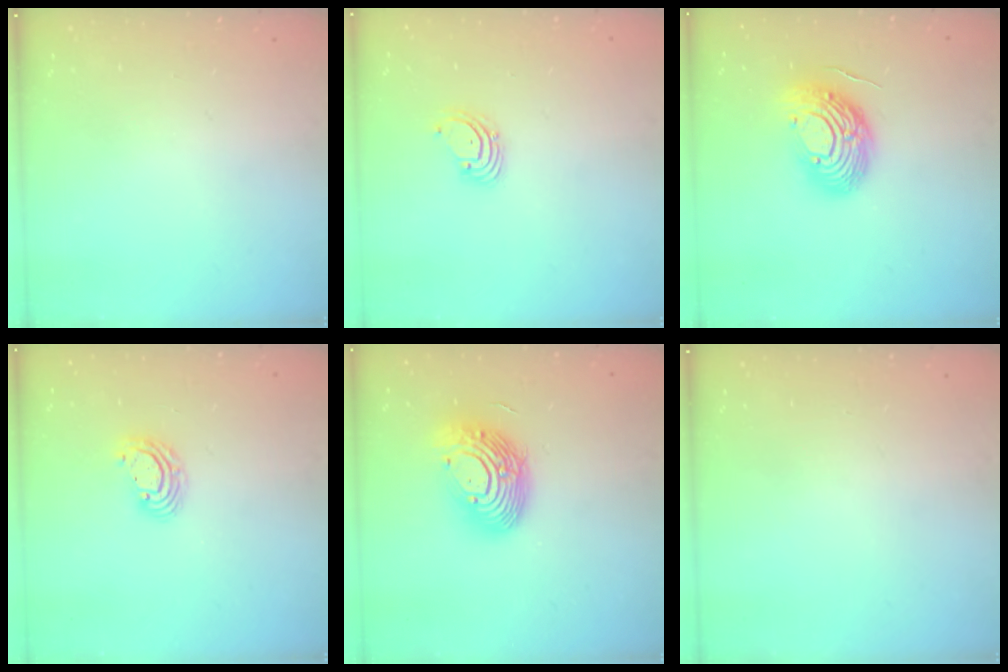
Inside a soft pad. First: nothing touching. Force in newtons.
{"total": 1.8, "press": 1.8, "slide": 0.2}
{"total": 15.9, "press": 15.9, "slide": 1.3}
{"total": 6.3, "press": 6.3, "slide": 0.8}
{"total": 15.5, "press": 15.5, "slide": 1.4}
{"total": 0.0}